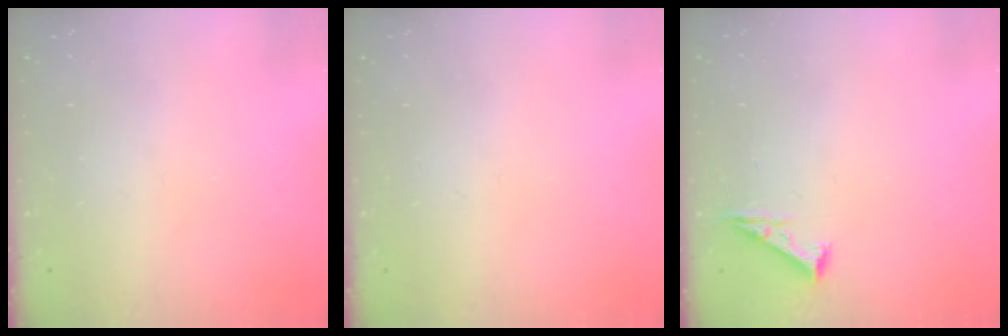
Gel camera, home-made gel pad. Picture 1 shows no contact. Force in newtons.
{"total": 0.0}
{"total": 4.3, "press": 4.3, "slide": 0.6}